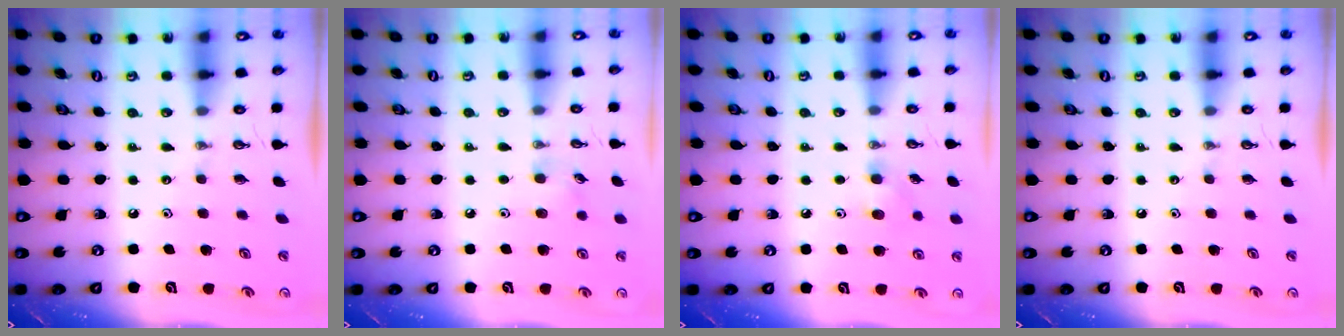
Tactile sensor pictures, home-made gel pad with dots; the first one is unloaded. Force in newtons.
{"total": 5.4, "press": 5.2, "slide": 1.4}
{"total": 7.2, "press": 7.1, "slide": 0.9}
{"total": 0.0}